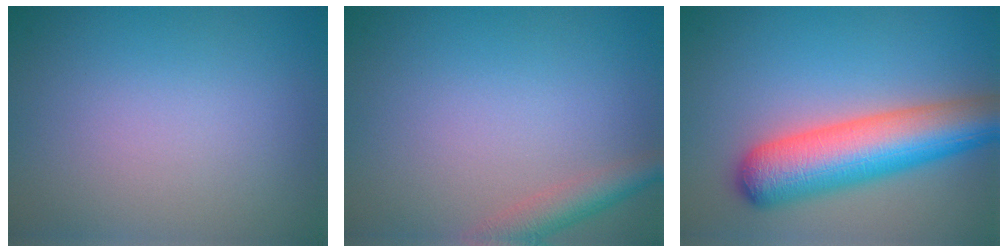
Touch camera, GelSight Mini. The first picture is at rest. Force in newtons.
{"total": 2.9, "press": 2.9, "slide": 0.2}
{"total": 8.6, "press": 8.6, "slide": 0.4}